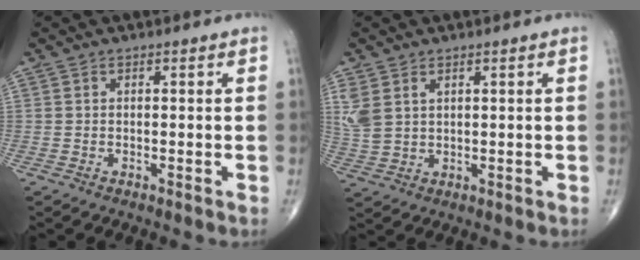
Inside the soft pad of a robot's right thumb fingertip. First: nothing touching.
{"total": 4.9, "force": [2.2, 3.0, 3.2], "torque": [-0.080, -0.001, 0.055]}